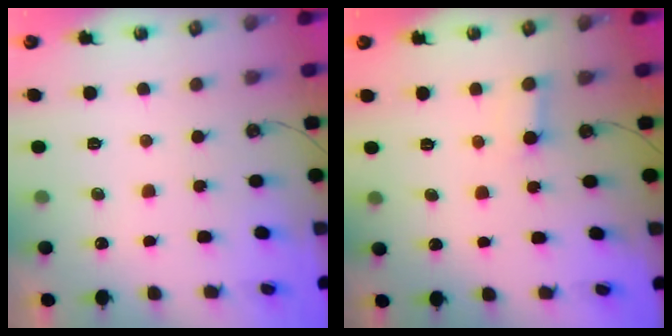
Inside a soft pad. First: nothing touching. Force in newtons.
{"total": 2.6, "press": 2.6, "slide": 0.3}